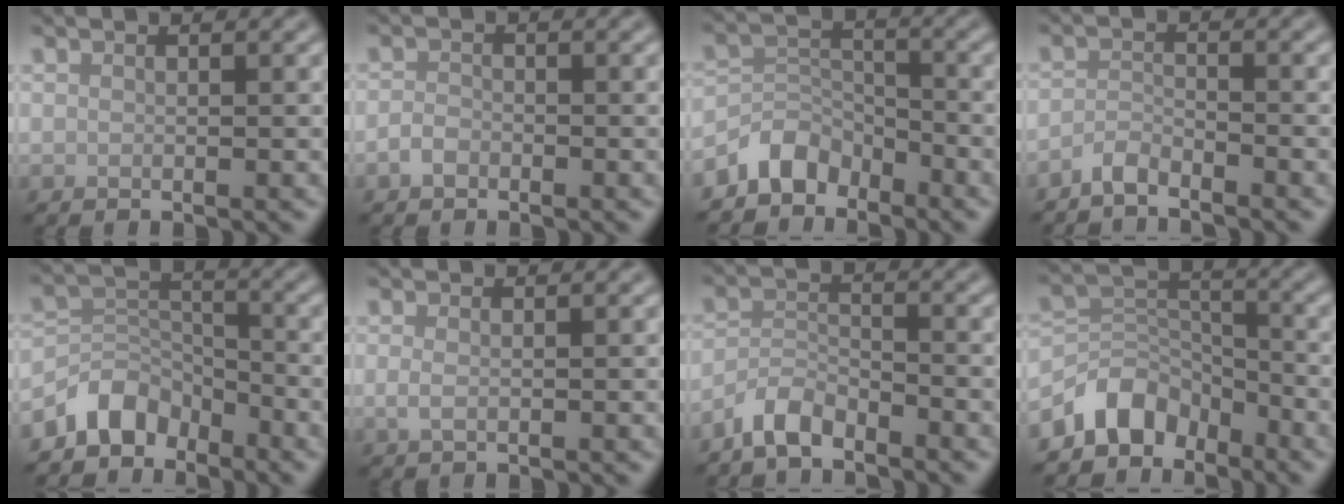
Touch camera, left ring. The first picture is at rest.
{"total": 1.3, "force": [-0.7, 0.9, 0.6], "torque": [-0.011, 0.002, -0.017]}
{"total": 3.7, "force": [-3.1, 1.9, 0.7], "torque": [-0.005, 0.006, -0.070]}
{"total": 2.0, "force": [-1.9, 0.3, 0.5], "torque": [-0.012, 0.002, -0.042]}
{"total": 4.4, "force": [-3.5, 2.4, 1.0], "torque": [-0.008, 0.002, -0.074]}
{"total": 1.0, "force": [0.1, 0.4, 0.9], "torque": [-0.022, -0.001, 0.002]}
{"total": 3.2, "force": [-2.9, 0.8, 1.0], "torque": [-0.022, 0.004, -0.066]}
{"total": 5.2, "force": [-4.0, 3.0, 1.4], "torque": [-0.015, 0.002, -0.079]}